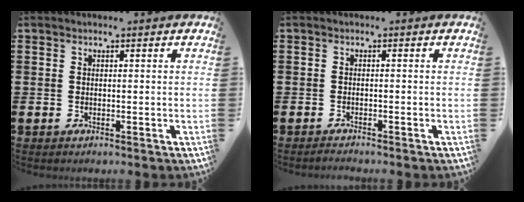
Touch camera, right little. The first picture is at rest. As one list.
[{"total": 0.8, "force": [-0.7, 0.0, 0.1], "torque": [-0.004, -0.002, -0.015]}]